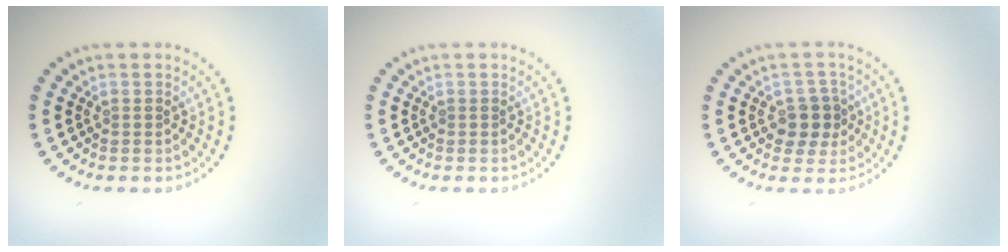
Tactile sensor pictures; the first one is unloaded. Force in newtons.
{"total": 0.0}
{"total": 3.0, "press": 2.8, "slide": 1.1}